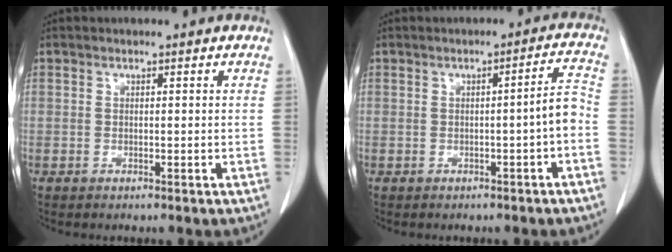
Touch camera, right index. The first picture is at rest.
{"total": 3.6, "force": [-1.2, -0.3, 3.4], "torque": [-0.042, 0.008, -0.019]}